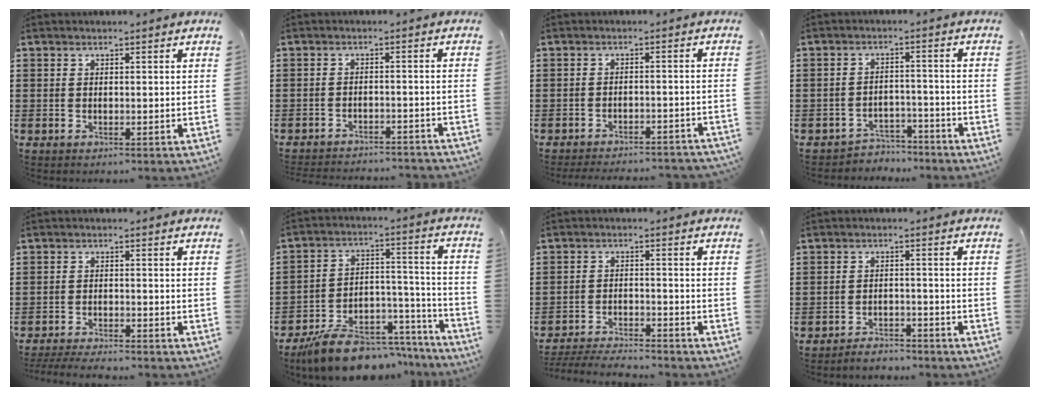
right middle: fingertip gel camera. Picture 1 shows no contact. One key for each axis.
{"total": 2.5, "fx": -2.5, "fy": 0.0, "fz": 0.2, "tx": -0.005, "ty": 0.001, "tz": -0.052}
{"total": 2.8, "fx": -2.8, "fy": 0.0, "fz": 0.3, "tx": -0.007, "ty": 0.001, "tz": -0.057}
{"total": 3.6, "fx": -3.6, "fy": 0.7, "fz": -0.1, "tx": -0.006, "ty": 0.003, "tz": -0.078}
{"total": 2.9, "fx": -2.8, "fy": 0.1, "fz": 0.6, "tx": -0.018, "ty": -0.003, "tz": -0.060}
{"total": 10.5, "fx": -8.7, "fy": 4.1, "fz": 4.2, "tx": -0.070, "ty": 0.043, "tz": -0.159}
{"total": 4.0, "fx": -3.9, "fy": 0.3, "fz": 0.7, "tx": -0.020, "ty": 0.001, "tz": -0.084}
{"total": 2.8, "fx": -2.8, "fy": 0.3, "fz": -0.1, "tx": -0.007, "ty": 0.001, "tz": -0.059}